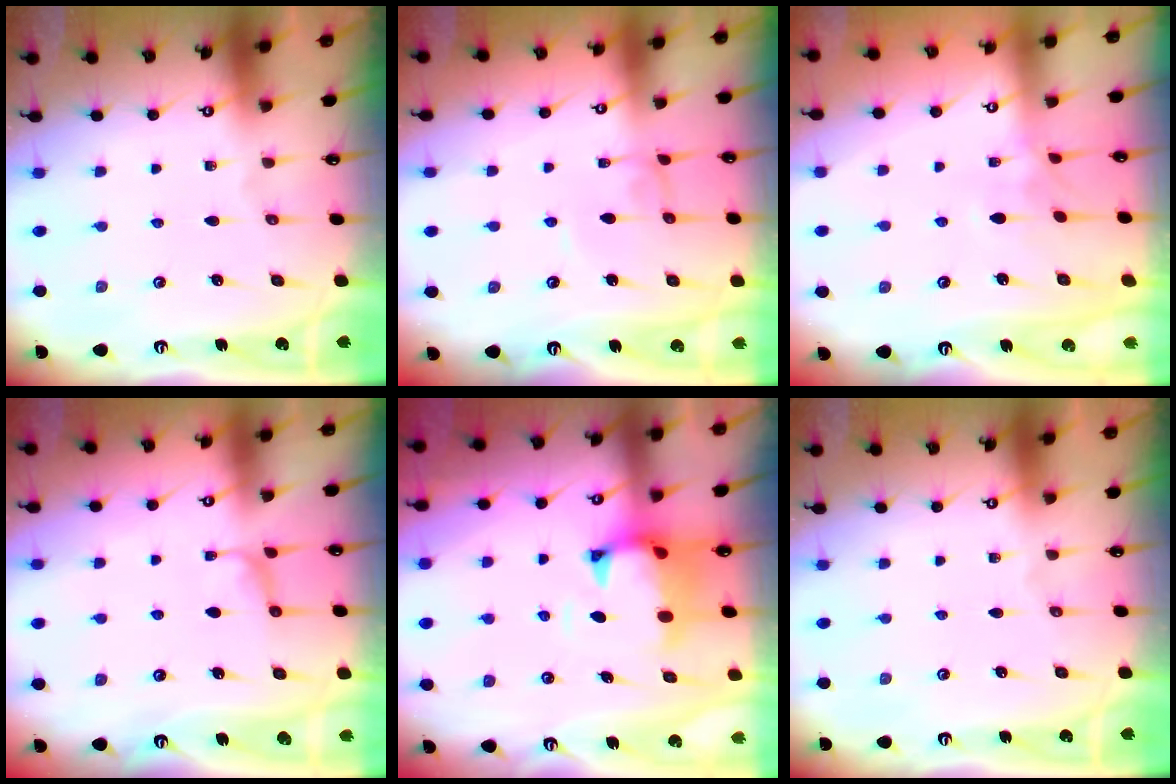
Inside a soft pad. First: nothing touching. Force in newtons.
{"total": 0.0}
{"total": 4.3, "press": 4.3, "slide": 0.1}
{"total": 1.8, "press": 1.5, "slide": 1.0}
{"total": 1.1, "press": 0.3, "slide": 1.1}
{"total": 0.0}